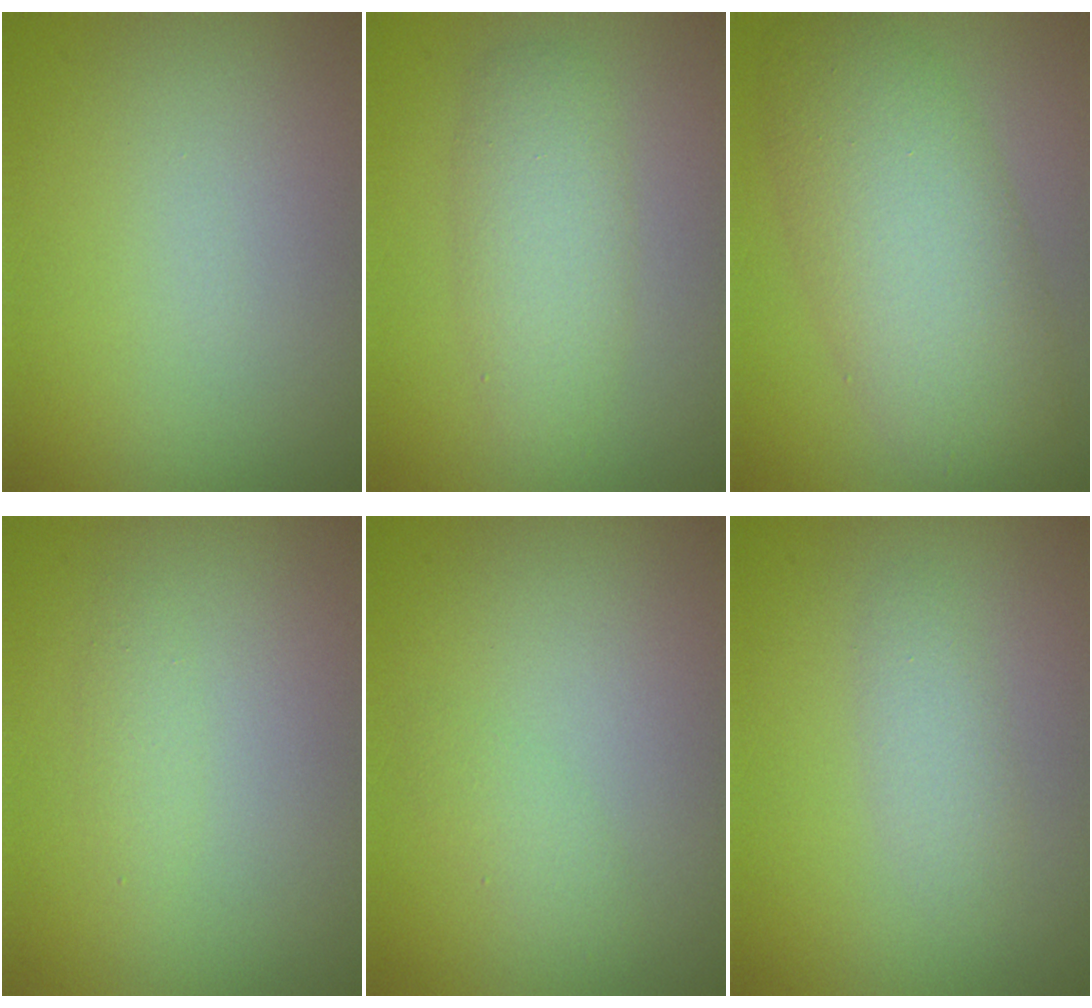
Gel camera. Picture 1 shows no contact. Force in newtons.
{"total": 3.5, "press": 3.5, "slide": 0.0}
{"total": 8.2, "press": 8.2, "slide": 0.2}
{"total": 0.9, "press": 0.9, "slide": 0.0}
{"total": 1.3, "press": 1.3, "slide": 0.0}
{"total": 1.8, "press": 1.8, "slide": 0.0}